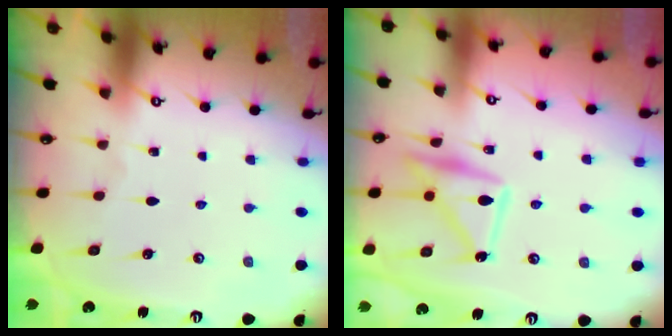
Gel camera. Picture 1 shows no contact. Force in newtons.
{"total": 15.5, "press": 15.5, "slide": 0.9}